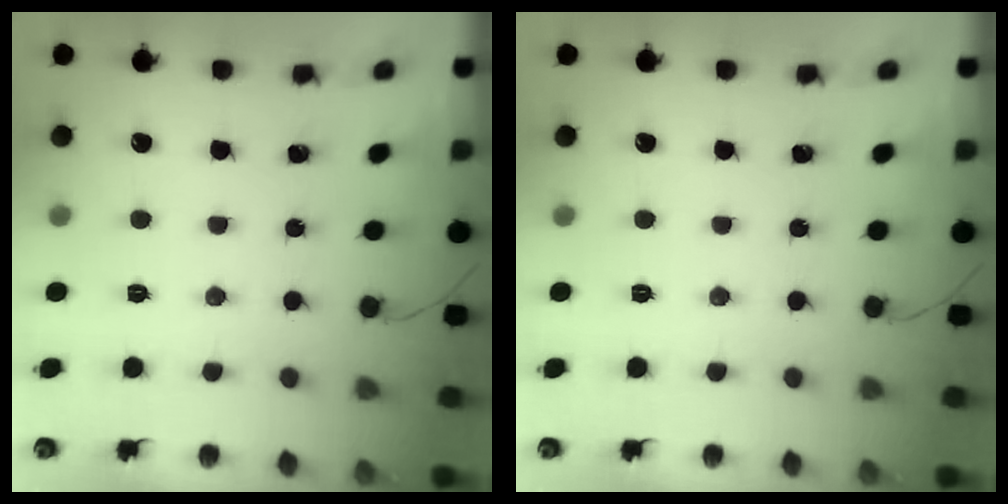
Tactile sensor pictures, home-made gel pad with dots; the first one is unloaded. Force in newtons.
{"total": 0.0}